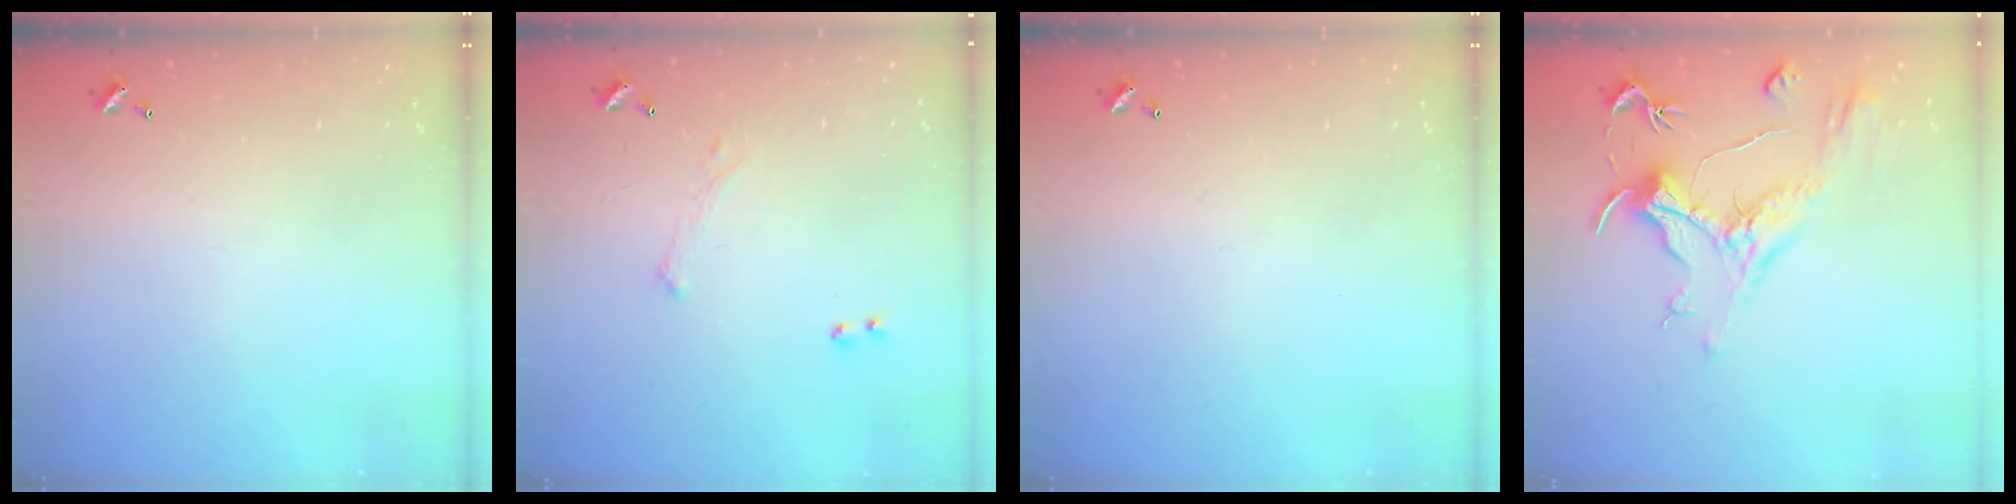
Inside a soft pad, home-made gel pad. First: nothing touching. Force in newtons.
{"total": 1.6, "press": 1.5, "slide": 0.6}
{"total": 0.0}
{"total": 1.1, "press": 0.1, "slide": 1.1}